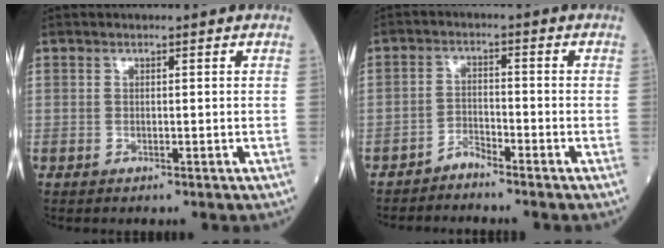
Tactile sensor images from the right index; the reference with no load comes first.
{"total": 2.3, "force": [-2.3, 0.3, 0.2], "torque": [0.002, -0.004, -0.045]}